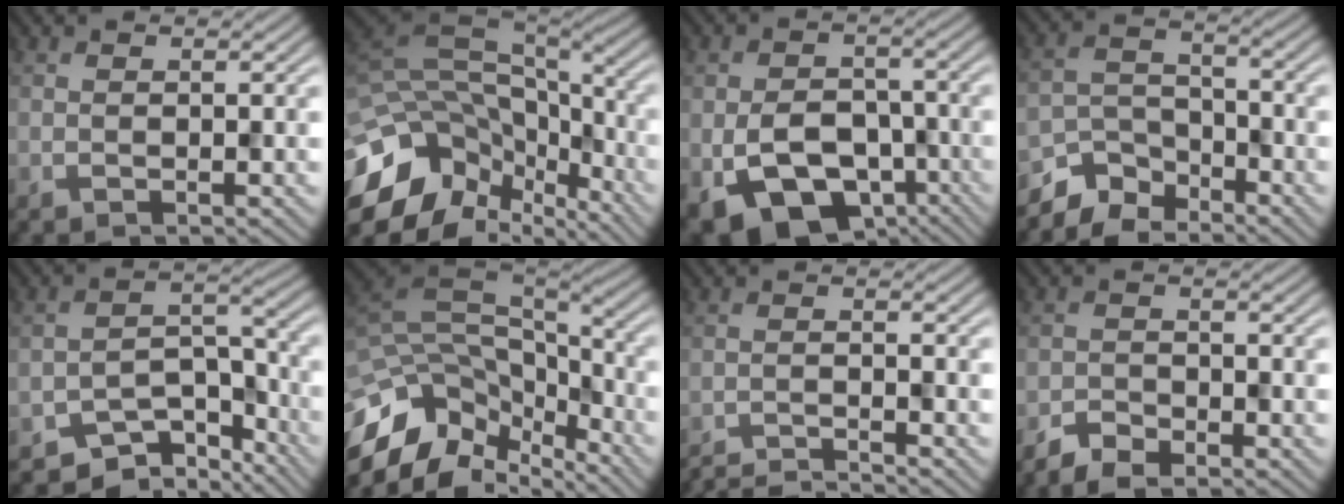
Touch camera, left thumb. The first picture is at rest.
{"total": 15.8, "force": [-7.9, 10.0, 9.4], "torque": [-0.236, -0.029, -0.104]}
{"total": 11.1, "force": [-4.8, 7.2, 6.9], "torque": [-0.136, -0.026, -0.081]}
{"total": 5.8, "force": [-4.9, 2.8, 1.4], "torque": [-0.030, -0.002, -0.108]}
{"total": 8.0, "force": [-6.2, 3.6, 3.5], "torque": [-0.045, -0.005, -0.110]}
{"total": 12.9, "force": [-7.6, 6.9, 7.9], "torque": [-0.208, -0.015, -0.125]}
{"total": 3.6, "force": [-3.4, 0.2, 1.2], "torque": [-0.017, 0.003, -0.068]}
{"total": 3.1, "force": [-2.4, 1.4, 1.4], "torque": [-0.025, -0.002, -0.053]}